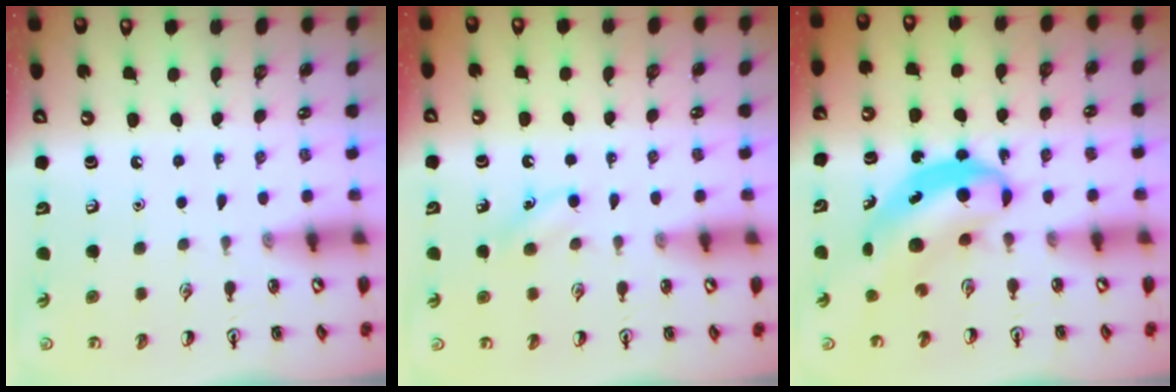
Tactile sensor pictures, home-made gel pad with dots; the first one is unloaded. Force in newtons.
{"total": 5.5, "press": 5.2, "slide": 1.7}
{"total": 7.6, "press": 7.5, "slide": 1.4}